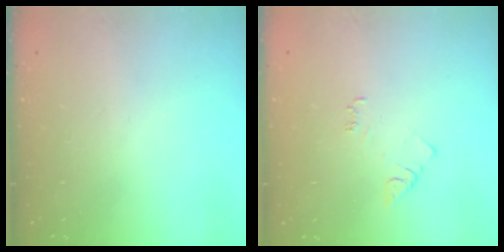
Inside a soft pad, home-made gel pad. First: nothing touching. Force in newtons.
{"total": 3.8, "press": 3.7, "slide": 0.5}